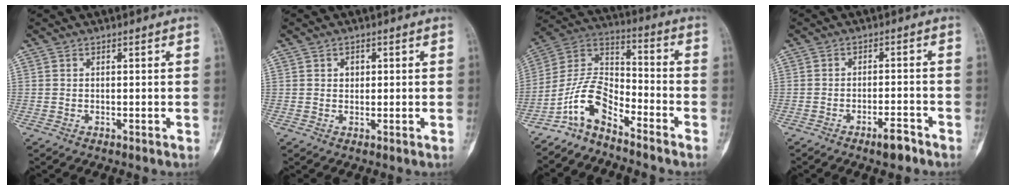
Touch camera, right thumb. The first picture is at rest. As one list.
[{"total": 1.5, "force": [0.4, 1.3, 0.7], "torque": [-0.002, 0.001, 0.005]}, {"total": 10.5, "force": [-7.6, 4.3, 5.9], "torque": [-0.112, 0.086, -0.157]}, {"total": 4.0, "force": [-2.9, 1.0, 2.6], "torque": [-0.041, 0.019, -0.046]}]